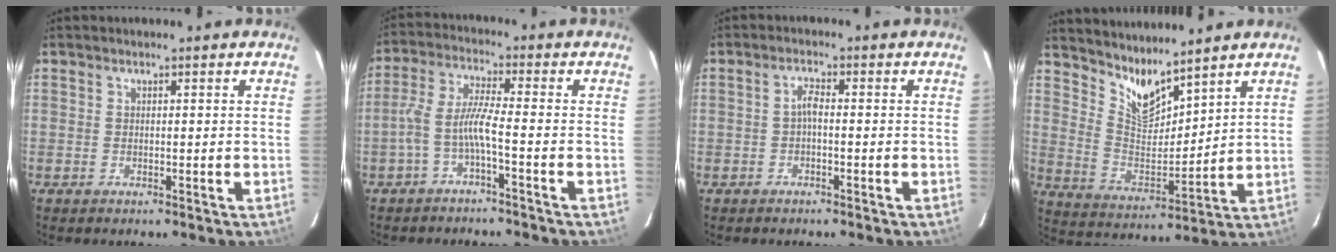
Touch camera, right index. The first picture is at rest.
{"total": 5.8, "force": [-2.6, 0.1, 5.1], "torque": [-0.123, 0.010, -0.050]}
{"total": 1.7, "force": [-0.6, 0.4, 1.5], "torque": [-0.031, 0.007, -0.012]}
{"total": 9.2, "force": [8.0, 2.0, 4.1], "torque": [-0.077, -0.015, 0.159]}